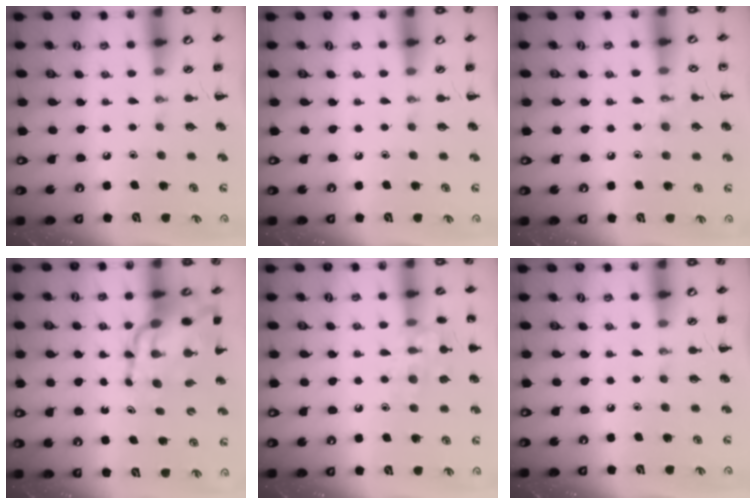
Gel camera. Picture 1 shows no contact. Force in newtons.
{"total": 0.0}
{"total": 7.0, "press": 6.8, "slide": 1.6}
{"total": 14.5, "press": 14.0, "slide": 3.7}
{"total": 11.9, "press": 11.8, "slide": 0.8}
{"total": 0.0}